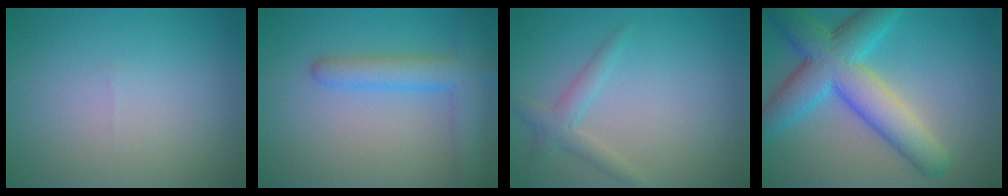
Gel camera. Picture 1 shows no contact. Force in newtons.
{"total": 4.2, "press": 4.2, "slide": 0.2}
{"total": 1.9, "press": 1.9, "slide": 0.0}
{"total": 8.5, "press": 8.5, "slide": 0.2}